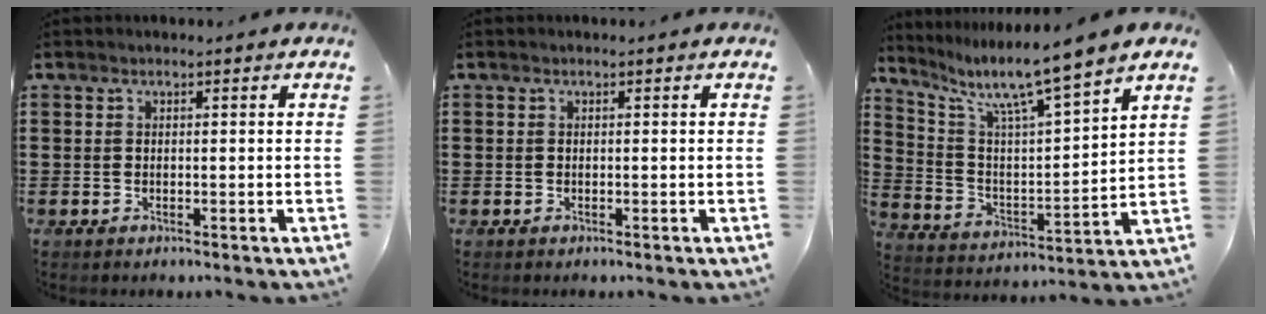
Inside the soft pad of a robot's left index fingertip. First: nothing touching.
{"total": 0.0}
{"total": 8.5, "force": [7.0, -0.1, 4.8], "torque": [-0.113, -0.054, 0.107]}